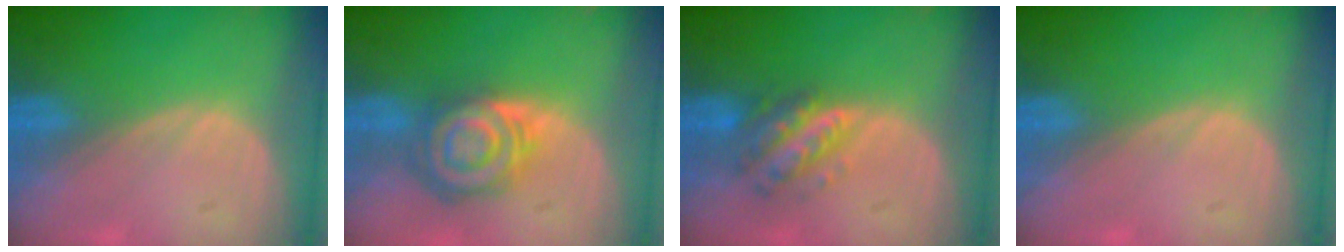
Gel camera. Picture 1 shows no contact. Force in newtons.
{"total": 8.0, "press": 7.1, "slide": 3.8}
{"total": 5.8, "press": 5.3, "slide": 2.4}
{"total": 0.0}